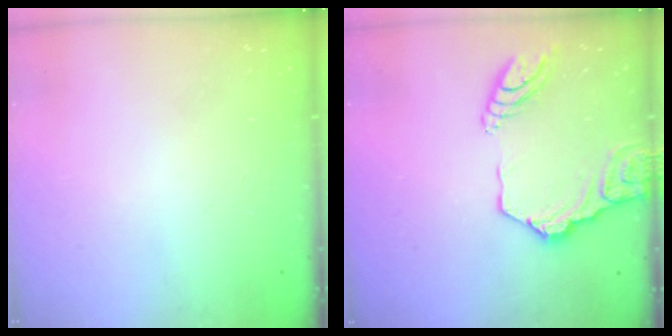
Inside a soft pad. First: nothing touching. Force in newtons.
{"total": 15.4, "press": 15.3, "slide": 1.8}